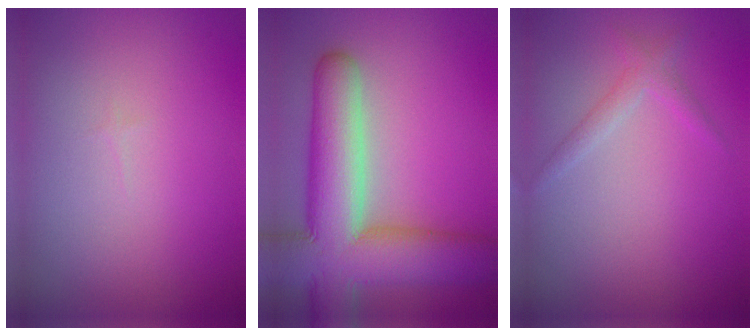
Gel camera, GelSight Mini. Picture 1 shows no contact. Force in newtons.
{"total": 12.2, "press": 12.1, "slide": 0.9}
{"total": 1.4, "press": 1.4, "slide": 0.1}